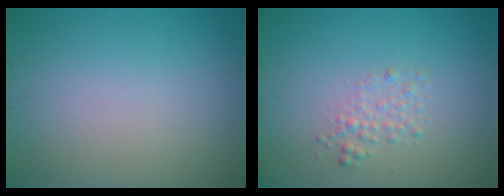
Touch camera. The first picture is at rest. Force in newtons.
{"total": 1.4, "press": 1.4, "slide": 0.1}